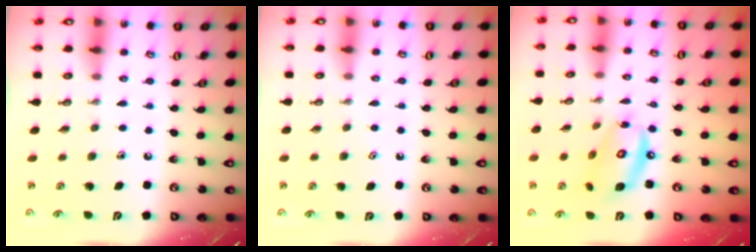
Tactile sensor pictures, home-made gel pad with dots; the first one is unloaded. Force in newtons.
{"total": 0.9, "press": 0.6, "slide": 0.6}
{"total": 12.3, "press": 12.3, "slide": 1.1}